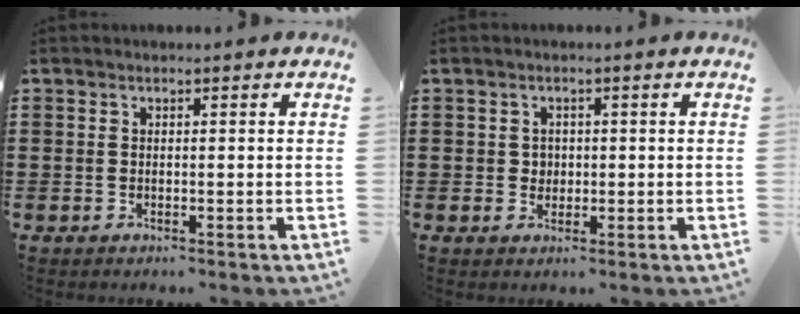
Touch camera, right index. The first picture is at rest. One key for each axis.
{"total": 1.5, "fx": 0.2, "fy": 1.4, "fz": 0.4, "tx": -0.013, "ty": 0.008, "tz": 0.002}